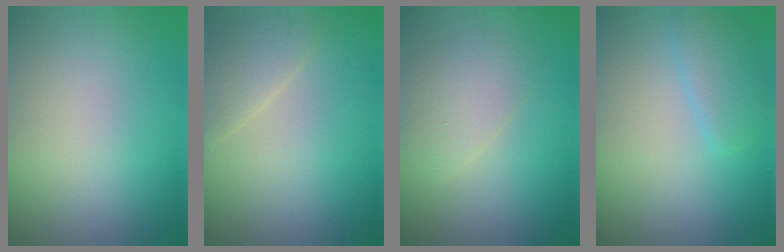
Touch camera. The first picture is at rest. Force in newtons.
{"total": 2.2, "press": 2.1, "slide": 0.1}
{"total": 2.6, "press": 2.6, "slide": 0.2}
{"total": 2.4, "press": 2.4, "slide": 0.2}